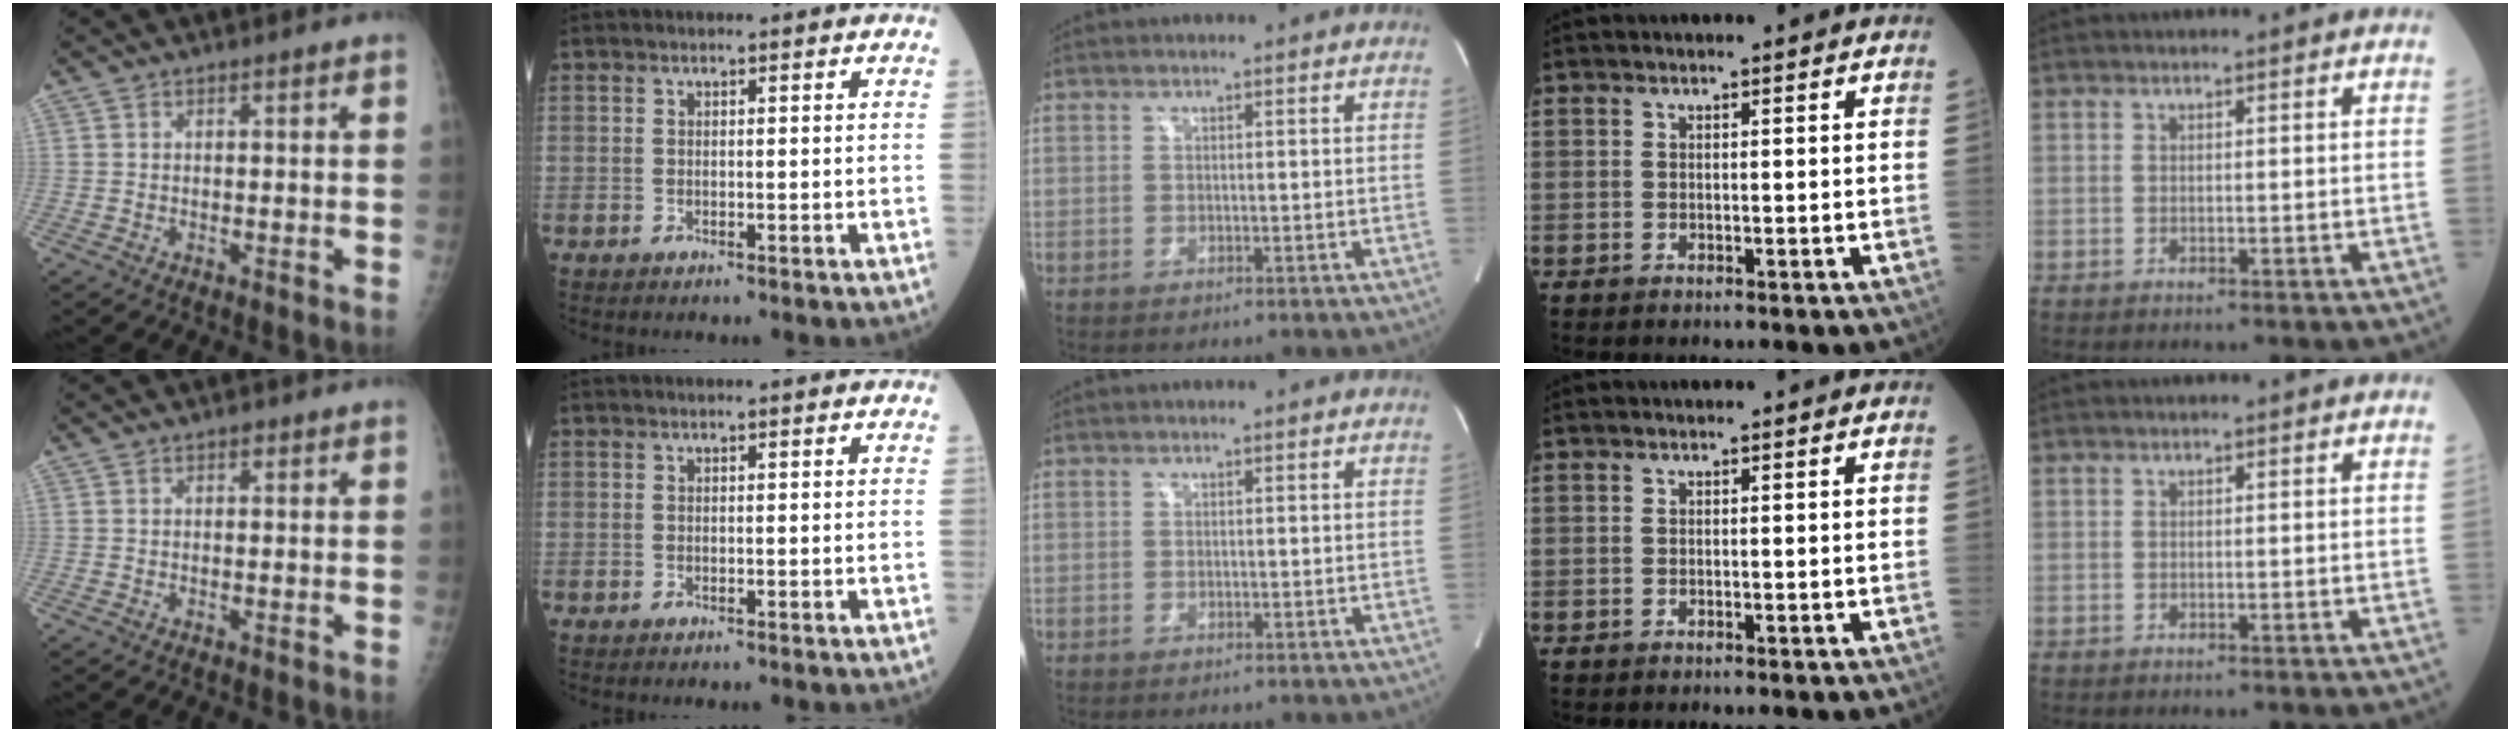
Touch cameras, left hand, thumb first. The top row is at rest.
{"thumb": {"total": 0.6, "force": [0.3, 0.4, 0.4], "torque": [0.000, 0.001, 0.001]}}